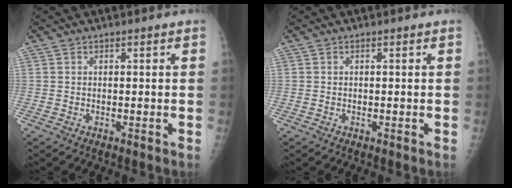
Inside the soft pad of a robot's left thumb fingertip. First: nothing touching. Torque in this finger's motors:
{"motor_torque": [-0.09, 0.19, 0.14, 0.14, -0.02]}